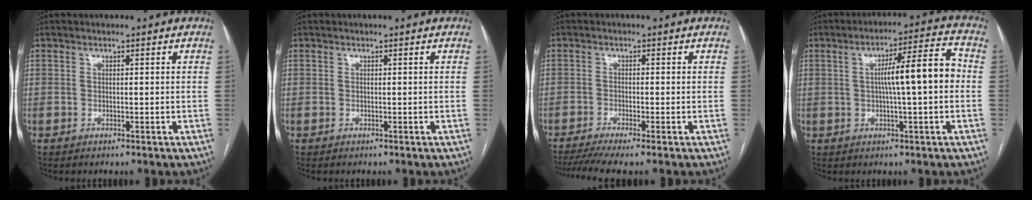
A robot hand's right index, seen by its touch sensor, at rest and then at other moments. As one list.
[{"total": 0.0}, {"total": 6.0, "force": [-4.6, -0.2, 3.8], "torque": [-0.063, -0.010, -0.076]}, {"total": 9.6, "force": [0.1, 0.6, 9.6], "torque": [-0.148, 0.024, -0.002]}]